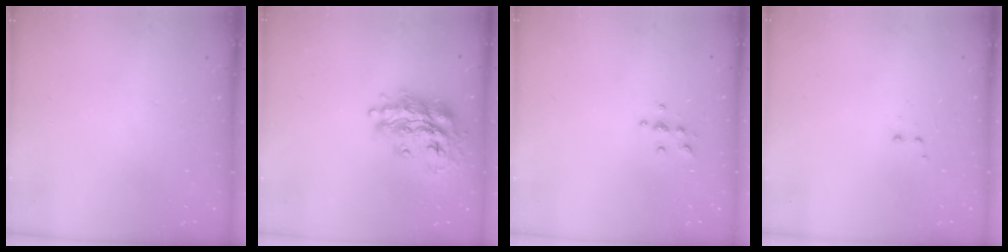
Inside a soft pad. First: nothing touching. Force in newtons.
{"total": 17.1, "press": 17.0, "slide": 1.4}
{"total": 4.6, "press": 4.6, "slide": 0.5}
{"total": 2.0, "press": 1.8, "slide": 0.9}